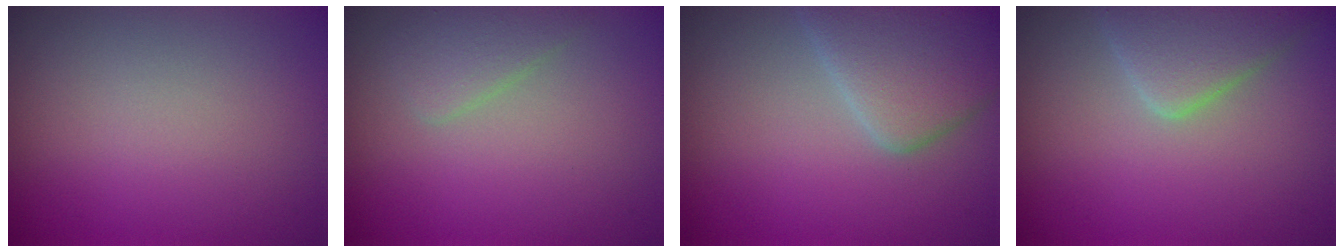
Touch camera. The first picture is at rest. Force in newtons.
{"total": 1.7, "press": 1.7, "slide": 0.1}
{"total": 5.3, "press": 5.3, "slide": 0.4}
{"total": 3.9, "press": 3.9, "slide": 0.1}